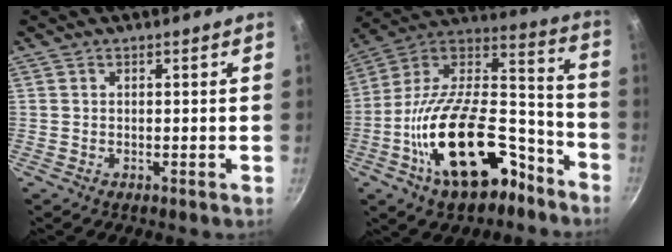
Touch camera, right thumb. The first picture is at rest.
{"total": 26.8, "force": [-12.5, 13.9, 19.3], "torque": [-0.285, 0.094, -0.202]}